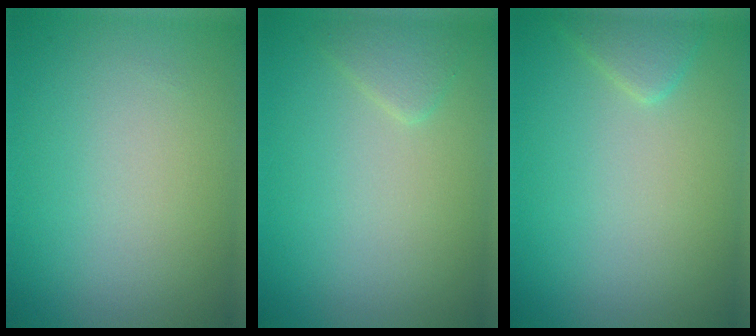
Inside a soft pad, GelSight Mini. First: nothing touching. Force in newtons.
{"total": 1.3, "press": 1.3, "slide": 0.1}
{"total": 1.6, "press": 1.6, "slide": 0.1}